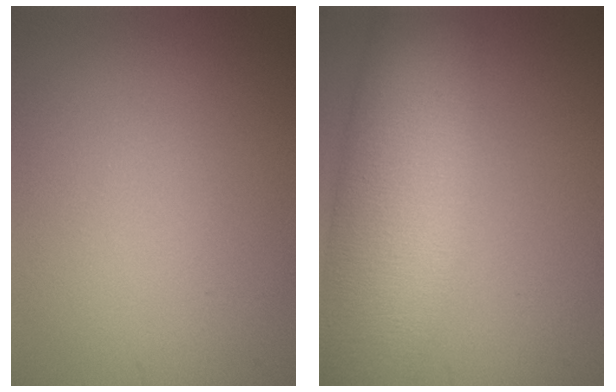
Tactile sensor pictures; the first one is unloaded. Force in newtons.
{"total": 14.1, "press": 14.1, "slide": 0.7}